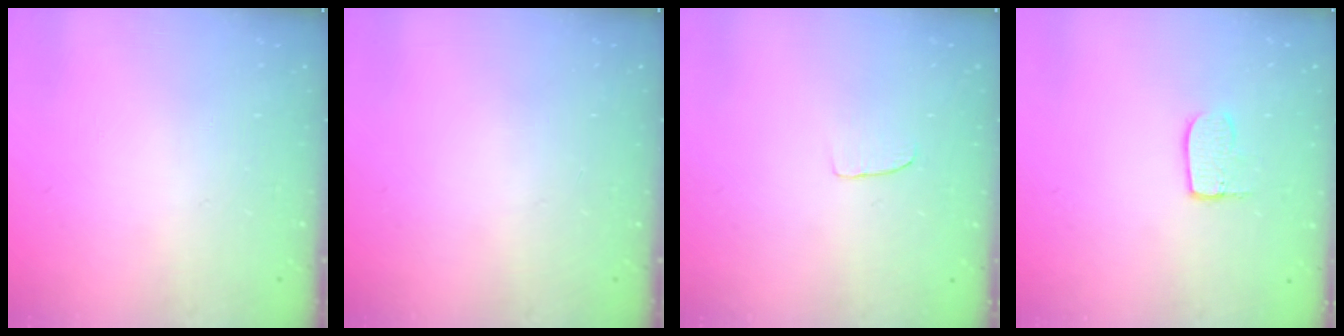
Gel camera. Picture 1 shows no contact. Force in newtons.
{"total": 0.0}
{"total": 3.1, "press": 3.1, "slide": 0.2}
{"total": 6.8, "press": 6.8, "slide": 0.1}